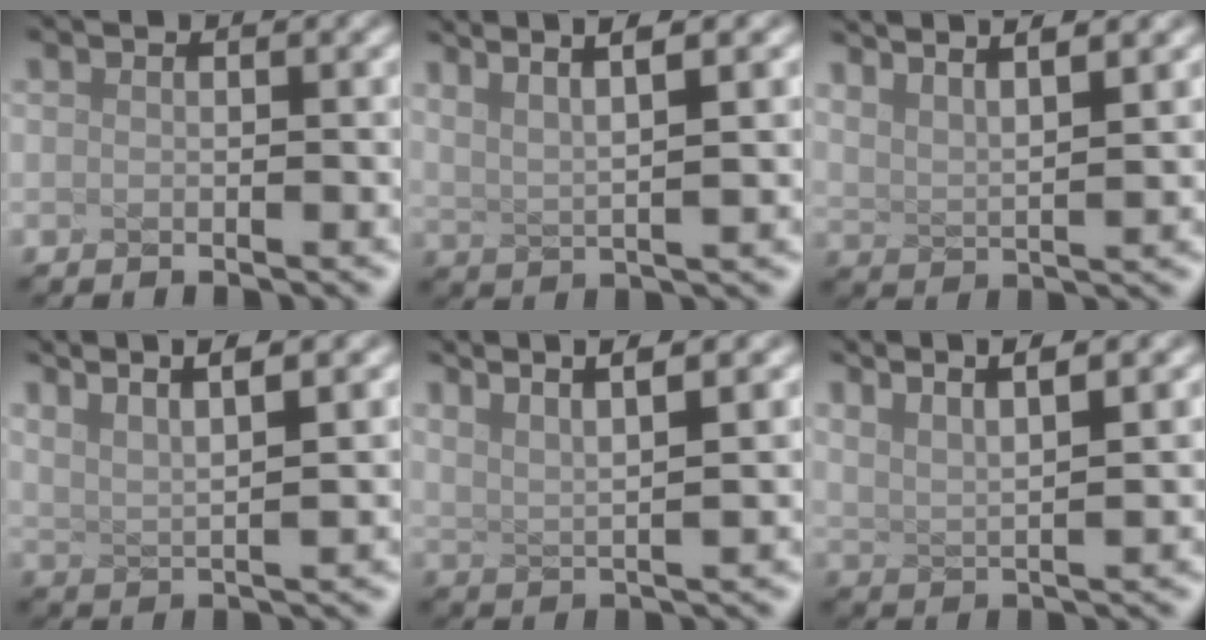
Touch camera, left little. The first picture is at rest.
{"total": 3.8, "force": [2.1, -0.2, 3.1], "torque": [-0.089, 0.007, 0.064]}
{"total": 5.1, "force": [4.0, 0.4, 3.0], "torque": [-0.072, 0.022, 0.069]}
{"total": 4.5, "force": [3.1, 0.1, 3.3], "torque": [-0.085, 0.016, 0.067]}
{"total": 4.2, "force": [3.0, -0.2, 3.0], "torque": [-0.084, 0.013, 0.069]}
{"total": 4.0, "force": [2.8, 0.0, 2.9], "torque": [-0.077, 0.015, 0.060]}